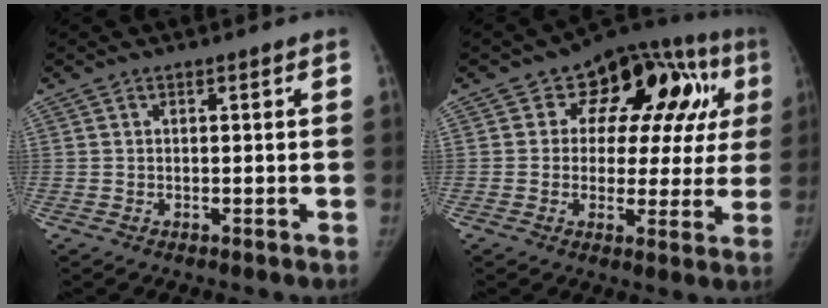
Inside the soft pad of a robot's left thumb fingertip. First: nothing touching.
{"total": 18.3, "force": [5.9, 11.3, 13.1], "torque": [-0.100, 0.018, 0.069]}